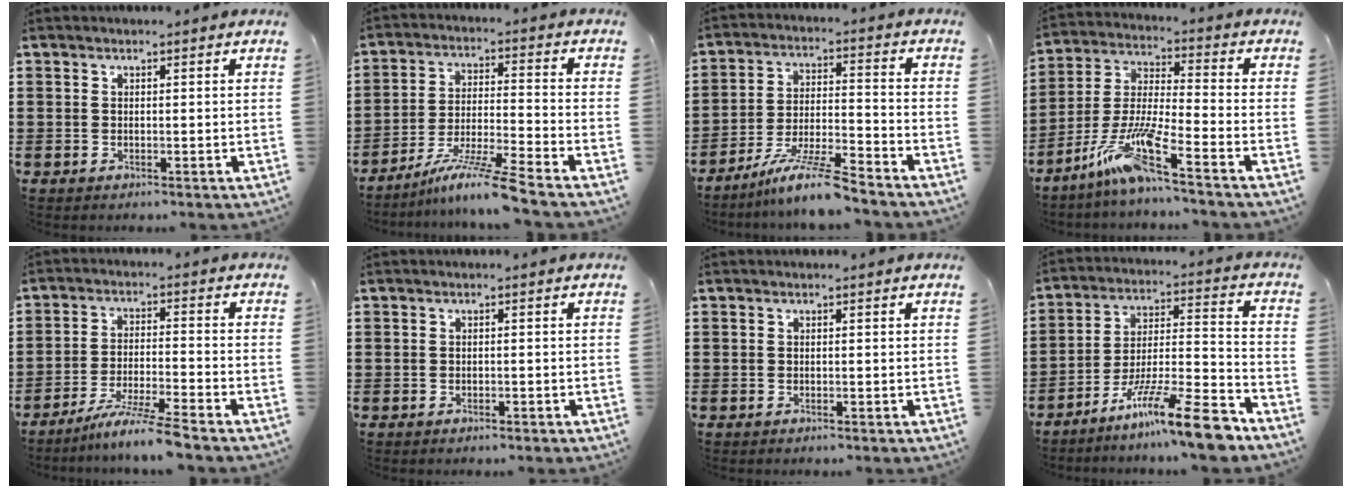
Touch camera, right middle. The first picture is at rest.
{"total": 9.3, "force": [-7.6, -0.8, 5.4], "torque": [-0.101, -0.010, -0.147]}
{"total": 9.2, "force": [-7.6, 0.4, 5.2], "torque": [-0.102, 0.001, -0.145]}
{"total": 10.2, "force": [-7.0, 0.5, 7.4], "torque": [-0.170, -0.017, -0.142]}
{"total": 6.9, "force": [-6.0, -0.8, 3.3], "torque": [-0.062, -0.020, -0.112]}
{"total": 0.8, "force": [-0.7, 0.2, 0.2], "torque": [-0.006, -0.002, -0.014]}
{"total": 0.0}
{"total": 13.5, "force": [-10.1, 0.8, 8.9], "torque": [-0.137, 0.026, -0.181]}